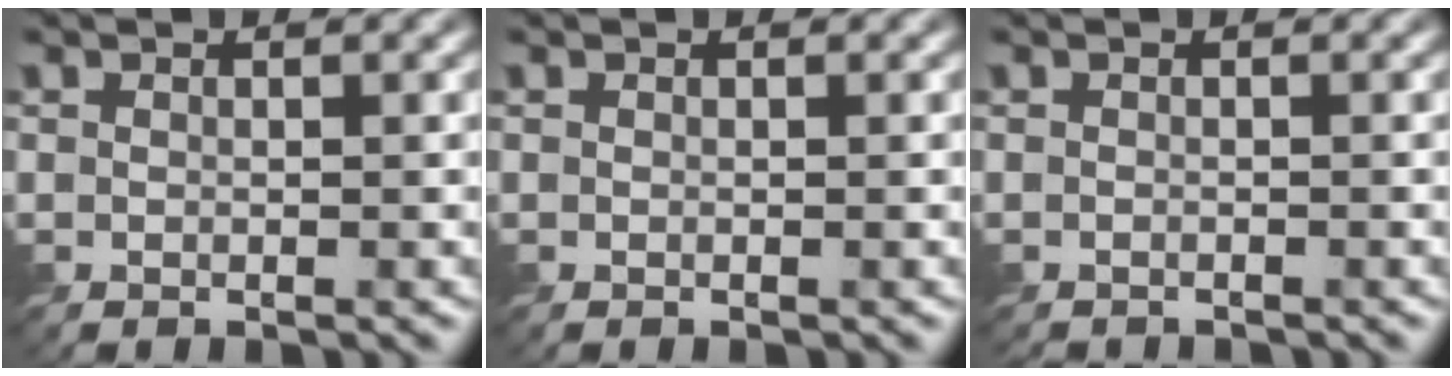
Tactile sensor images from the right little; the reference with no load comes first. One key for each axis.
{"total": 0.0}
{"total": 1.5, "fx": -1.5, "fy": 0.0, "fz": 0.0, "tx": 0.004, "ty": -0.008, "tz": -0.021}